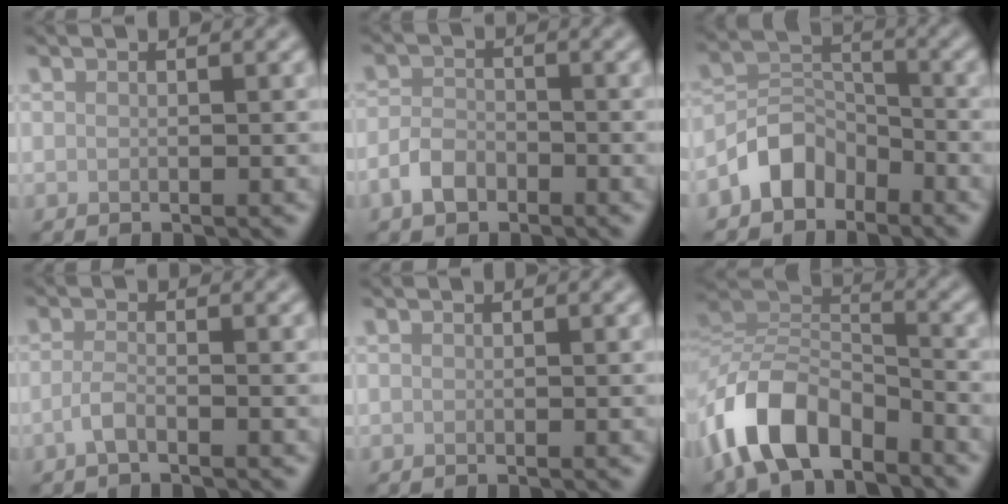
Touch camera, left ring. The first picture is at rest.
{"total": 2.5, "force": [-1.5, 1.5, 1.4], "torque": [-0.024, 0.003, -0.037]}
{"total": 3.9, "force": [-2.8, 2.4, 1.3], "torque": [-0.016, 0.010, -0.063]}
{"total": 1.6, "force": [-0.8, 0.4, 1.3], "torque": [-0.026, 0.001, -0.022]}
{"total": 0.0}
{"total": 8.3, "force": [-5.3, 4.3, 4.7], "torque": [-0.085, 0.002, -0.111]}